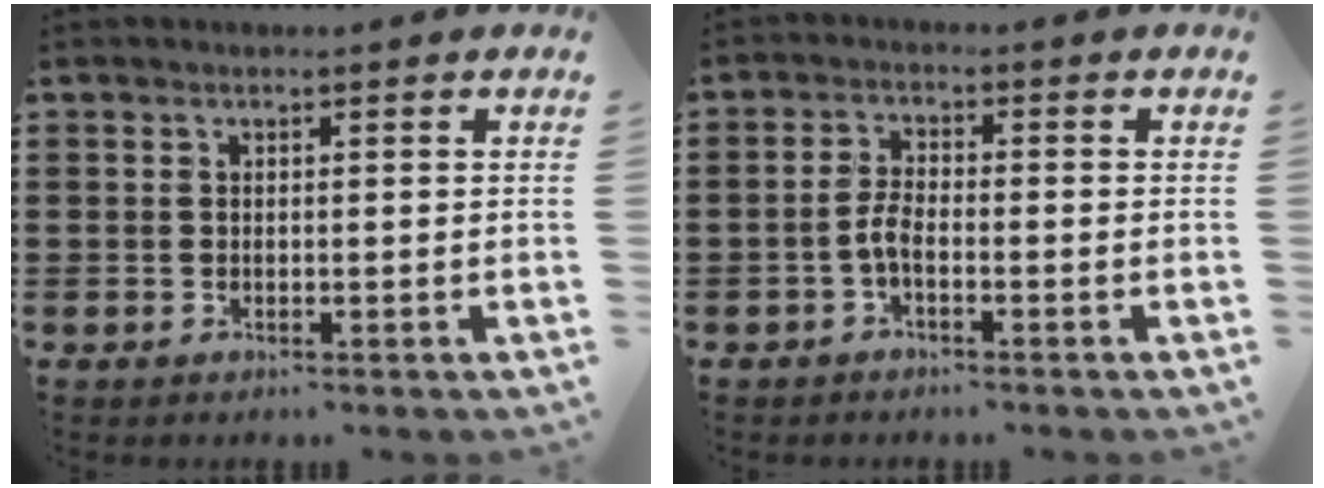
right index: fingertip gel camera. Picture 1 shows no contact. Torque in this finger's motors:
{"motor_torque": [0.44, -0.38, 0.19, 0.08]}